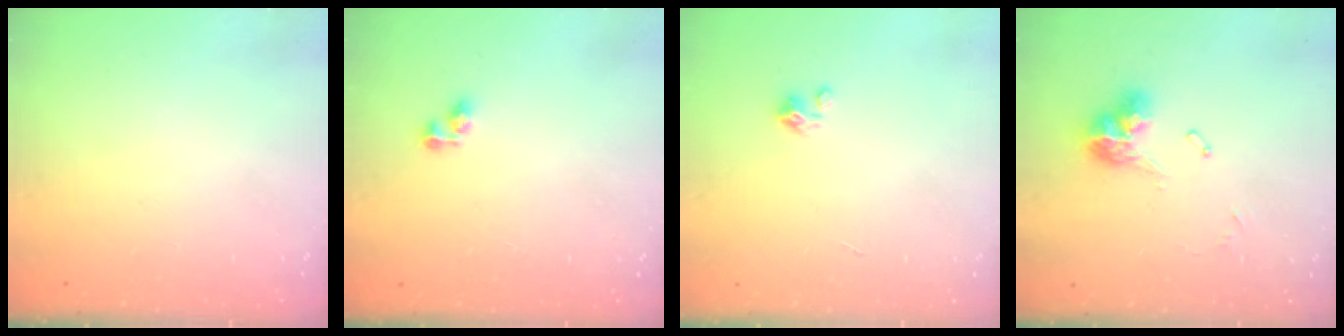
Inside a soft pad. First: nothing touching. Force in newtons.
{"total": 3.6, "press": 3.6, "slide": 0.5}
{"total": 1.5, "press": 1.5, "slide": 0.1}
{"total": 10.2, "press": 10.1, "slide": 1.0}